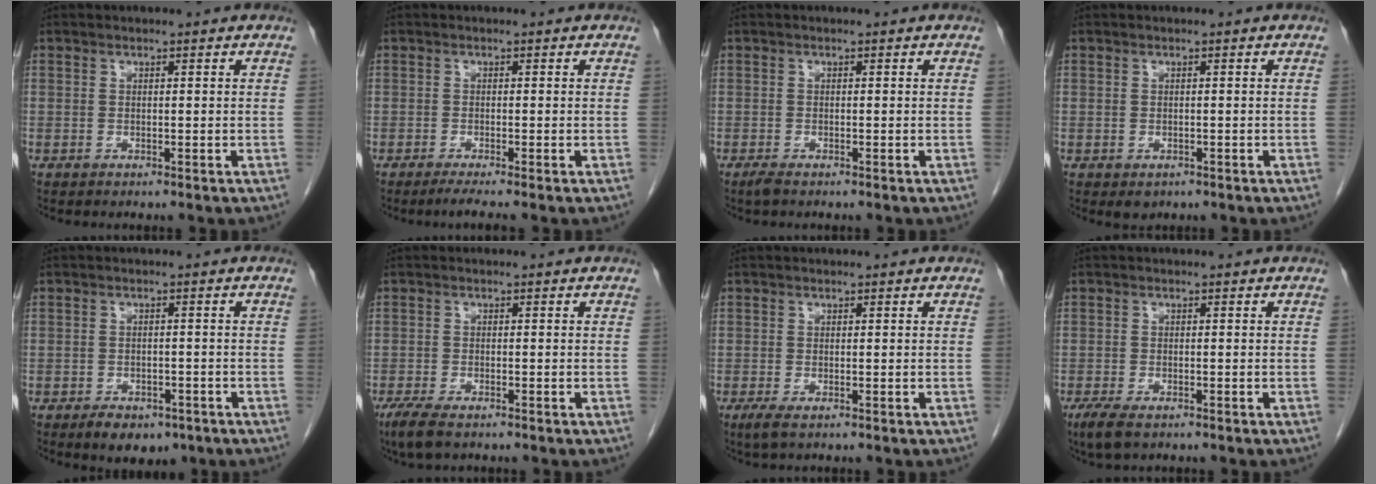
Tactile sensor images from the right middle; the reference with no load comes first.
{"total": 2.4, "force": [-1.8, -0.6, 1.4], "torque": [-0.032, -0.009, -0.035]}
{"total": 1.1, "force": [-0.8, 0.1, 0.7], "torque": [-0.022, -0.004, -0.016]}
{"total": 1.4, "force": [-0.8, 0.9, 0.7], "torque": [-0.011, -0.002, -0.001]}
{"total": 5.9, "force": [-4.0, 3.2, 2.9], "torque": [-0.041, -0.002, -0.052]}
{"total": 4.6, "force": [-3.2, 1.3, 3.0], "torque": [-0.065, -0.012, -0.051]}
{"total": 1.7, "force": [-0.9, 0.4, 1.4], "torque": [-0.032, -0.006, -0.016]}
{"total": 3.8, "force": [-2.5, 1.3, 2.6], "torque": [-0.059, -0.010, -0.038]}